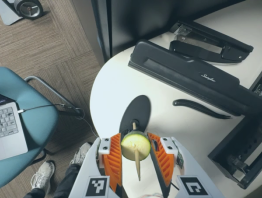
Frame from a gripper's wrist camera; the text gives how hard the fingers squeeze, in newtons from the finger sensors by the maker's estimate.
{"total": 9.1, "left": 9.2, "right": 9.0}